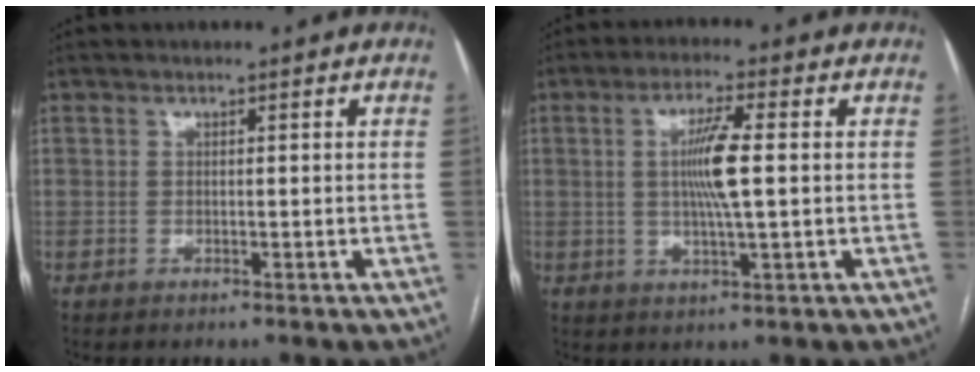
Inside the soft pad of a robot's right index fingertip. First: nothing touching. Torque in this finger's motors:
{"motor_torque": [0.47, 0.20, 0.38, 0.13]}